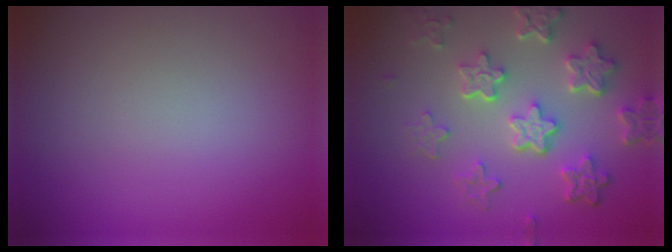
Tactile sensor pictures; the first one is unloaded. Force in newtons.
{"total": 6.1, "press": 4.5, "slide": 4.1}